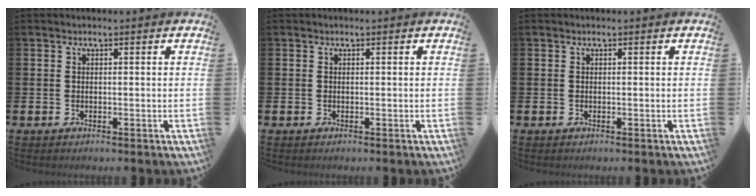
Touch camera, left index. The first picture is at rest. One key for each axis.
{"total": 0.0}
{"total": 0.0}